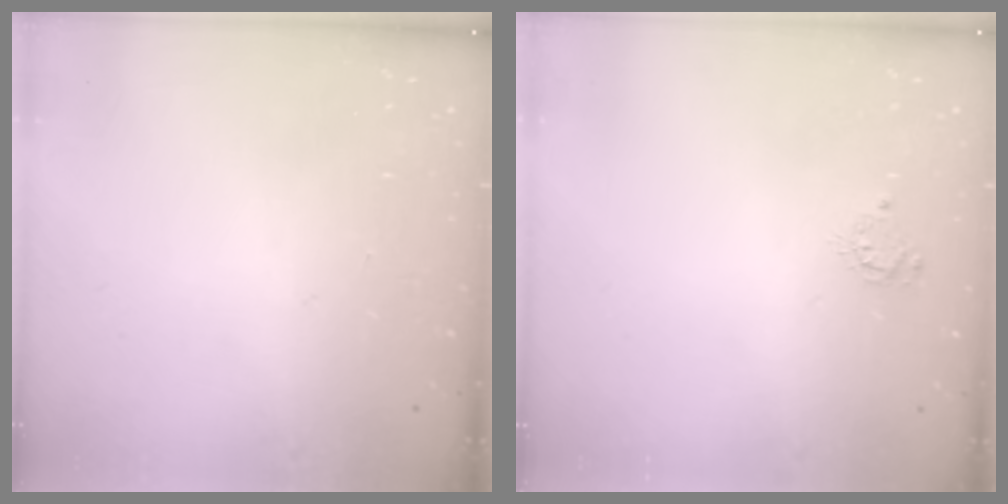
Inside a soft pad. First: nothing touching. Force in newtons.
{"total": 4.5, "press": 4.5, "slide": 0.4}